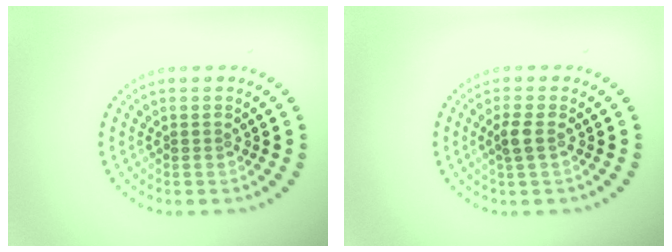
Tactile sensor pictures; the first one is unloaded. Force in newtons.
{"total": 1.5, "press": 1.3, "slide": 0.7}